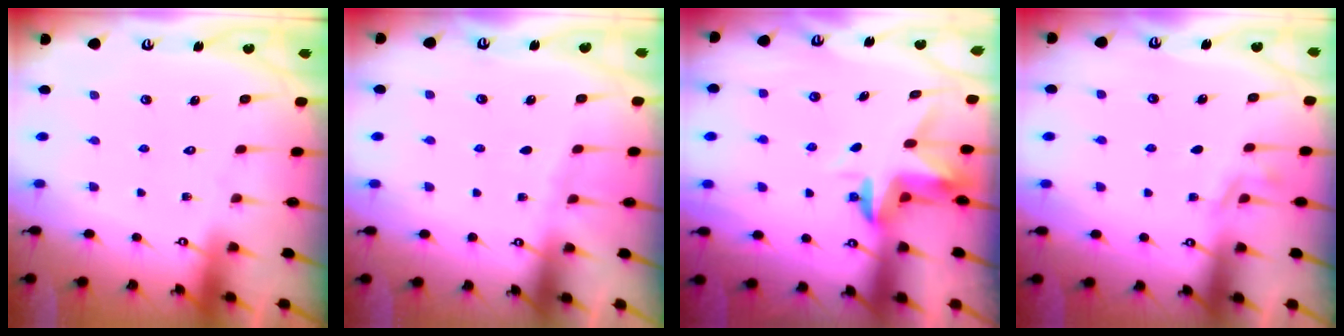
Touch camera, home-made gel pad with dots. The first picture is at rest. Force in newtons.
{"total": 2.0, "press": 2.0, "slide": 0.4}
{"total": 3.2, "press": 3.2, "slide": 0.4}
{"total": 3.3, "press": 2.9, "slide": 1.7}